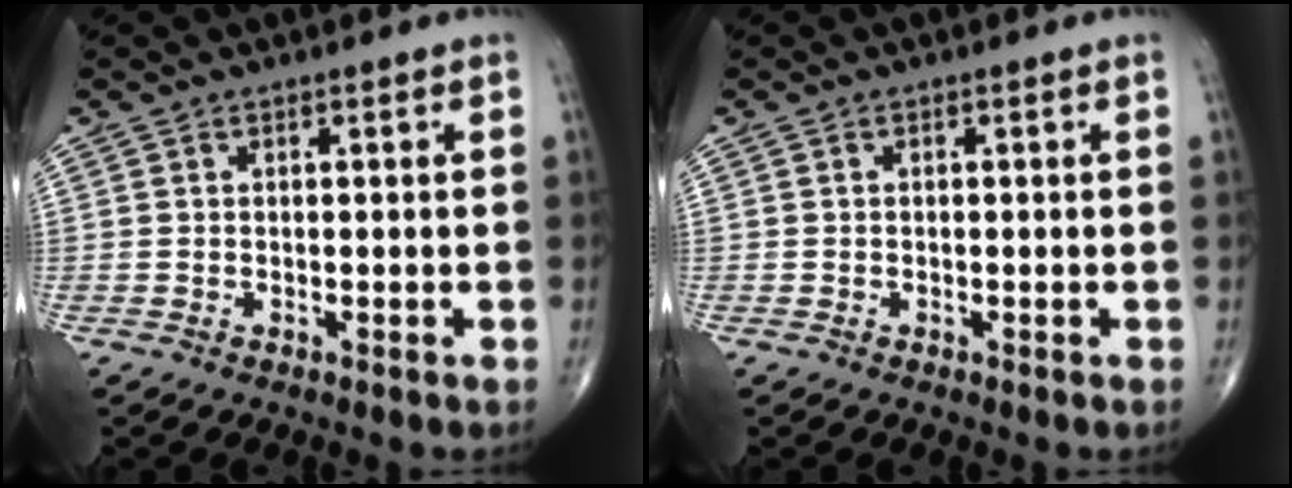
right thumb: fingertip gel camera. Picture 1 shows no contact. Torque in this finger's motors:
{"motor_torque": [-0.42, -0.27, -0.26, 0.01, -0.10]}